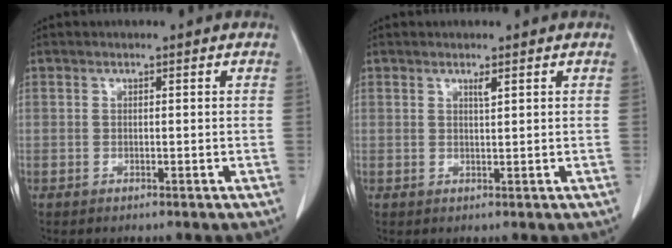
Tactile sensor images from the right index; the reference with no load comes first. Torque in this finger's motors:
{"motor_torque": [0.13, 0.09, 0.02, 0.00]}